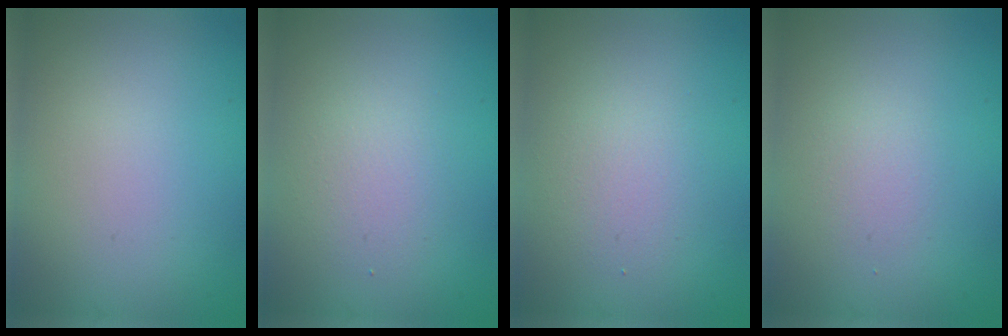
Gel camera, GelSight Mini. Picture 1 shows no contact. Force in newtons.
{"total": 2.1, "press": 2.1, "slide": 0.0}
{"total": 2.4, "press": 2.4, "slide": 0.2}
{"total": 1.2, "press": 1.2, "slide": 0.0}